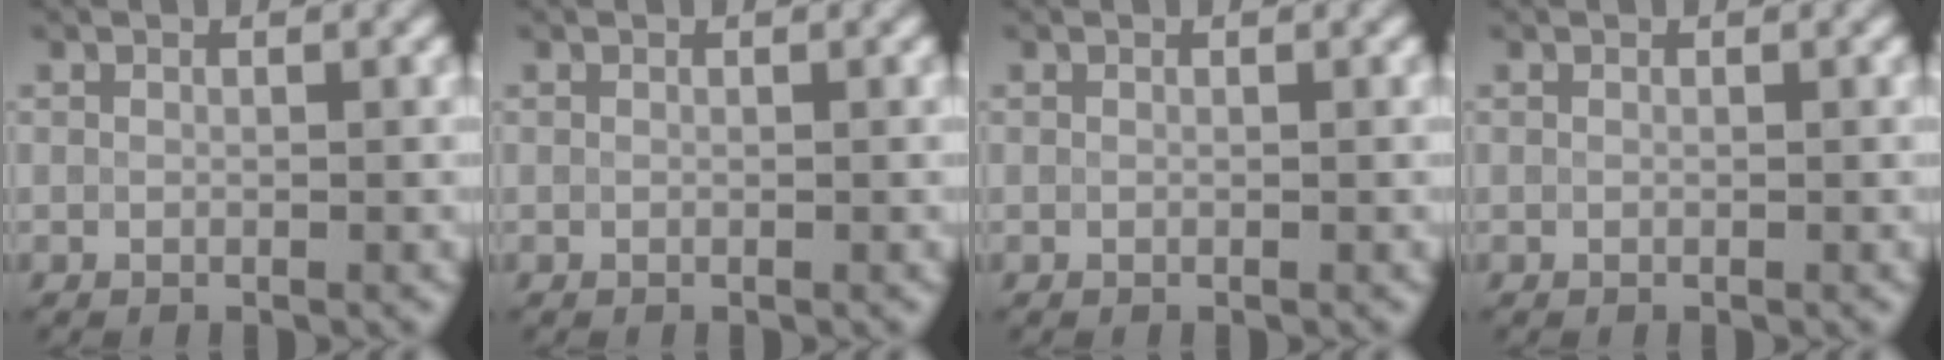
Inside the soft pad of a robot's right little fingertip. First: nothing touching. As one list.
[{"total": 0.0}, {"total": 0.0}, {"total": 0.0}]